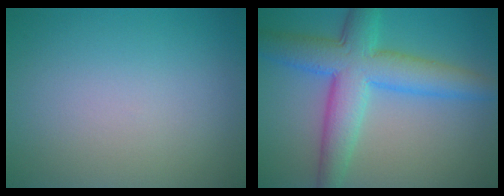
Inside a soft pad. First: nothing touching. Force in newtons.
{"total": 7.7, "press": 7.7, "slide": 0.2}